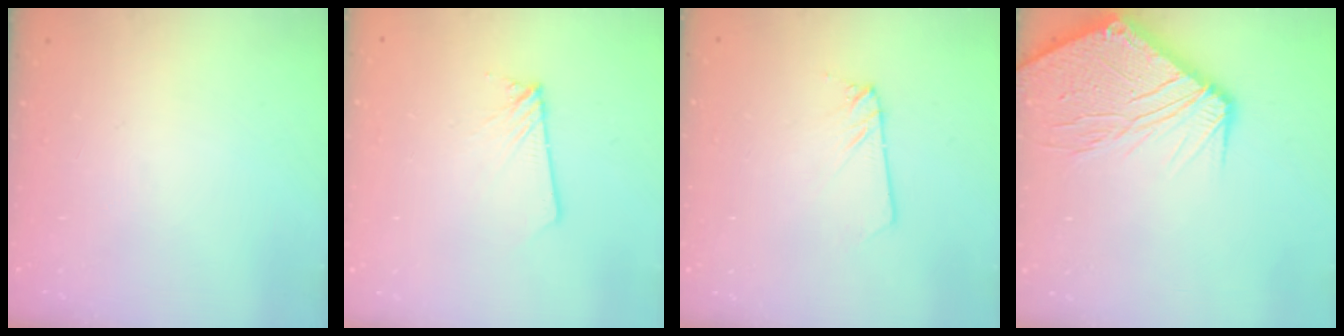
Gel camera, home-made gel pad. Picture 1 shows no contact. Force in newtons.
{"total": 1.8, "press": 1.8, "slide": 0.1}
{"total": 2.3, "press": 2.3, "slide": 0.1}
{"total": 17.5, "press": 17.4, "slide": 2.2}